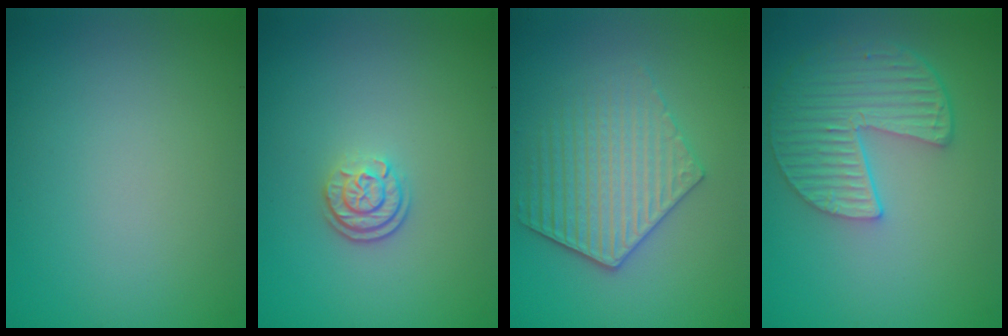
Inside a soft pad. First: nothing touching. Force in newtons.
{"total": 2.3, "press": 1.7, "slide": 1.5}
{"total": 4.1, "press": 3.8, "slide": 1.4}
{"total": 5.8, "press": 4.5, "slide": 3.6}